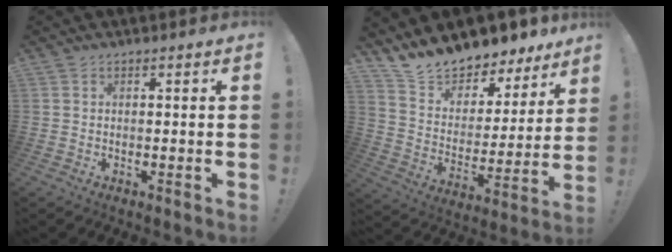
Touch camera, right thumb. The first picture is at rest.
{"total": 12.5, "force": [11.9, 3.5, 1.6], "torque": [-0.049, -0.113, 0.211]}